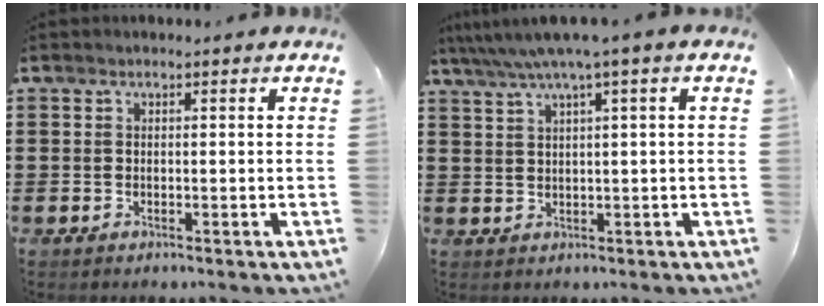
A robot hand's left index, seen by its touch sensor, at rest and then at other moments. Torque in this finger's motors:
{"motor_torque": [2.14, 0.00, 1.05, 0.21]}